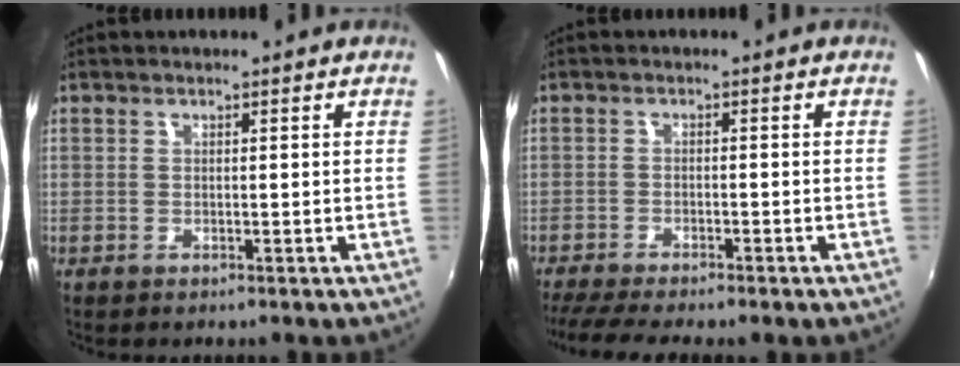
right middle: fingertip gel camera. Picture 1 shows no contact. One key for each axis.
{"total": 7.8, "fx": -6.7, "fy": 0.5, "fz": 3.9, "tx": -0.092, "ty": -0.025, "tz": -0.109}